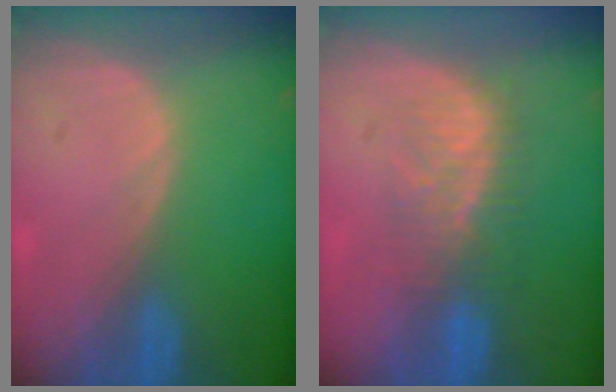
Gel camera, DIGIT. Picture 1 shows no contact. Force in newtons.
{"total": 6.2, "press": 6.0, "slide": 1.5}